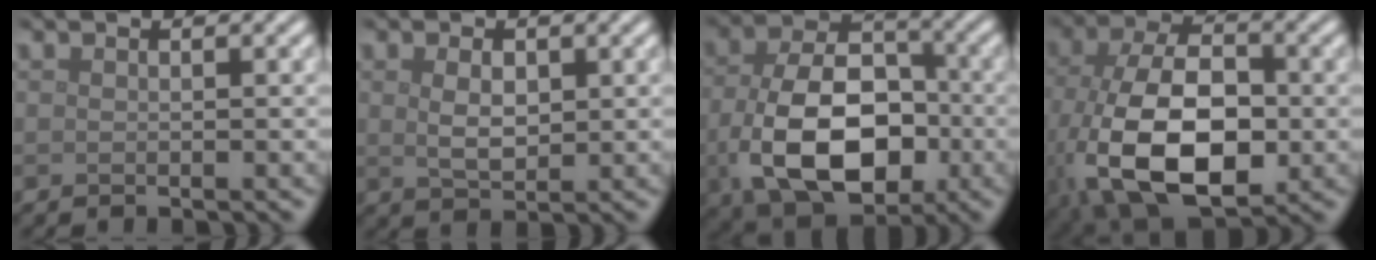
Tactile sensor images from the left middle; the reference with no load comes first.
{"total": 2.7, "force": [0.6, 1.6, 2.1], "torque": [-0.045, -0.003, 0.015]}
{"total": 11.6, "force": [-2.4, 7.6, 8.4], "torque": [-0.168, -0.018, -0.036]}
{"total": 13.8, "force": [-2.7, 8.3, 10.7], "torque": [-0.230, -0.029, -0.042]}